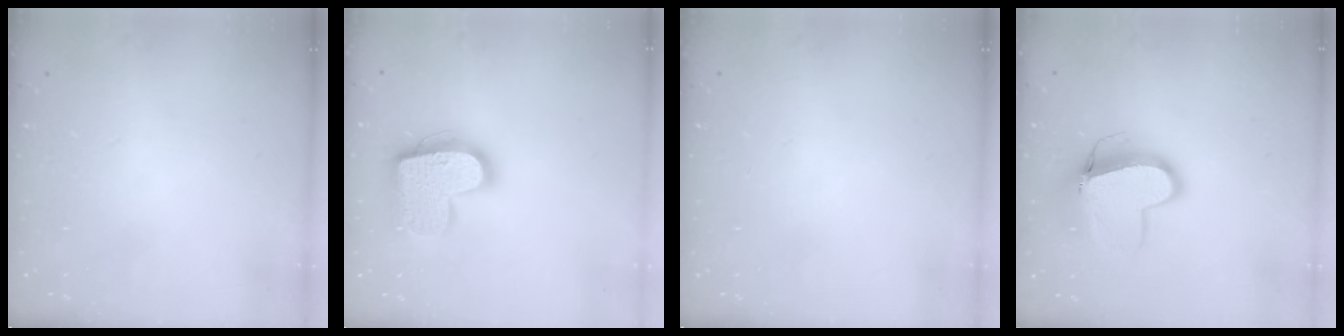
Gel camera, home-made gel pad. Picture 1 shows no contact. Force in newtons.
{"total": 17.3, "press": 17.3, "slide": 1.1}
{"total": 0.0}
{"total": 11.7, "press": 11.6, "slide": 1.3}